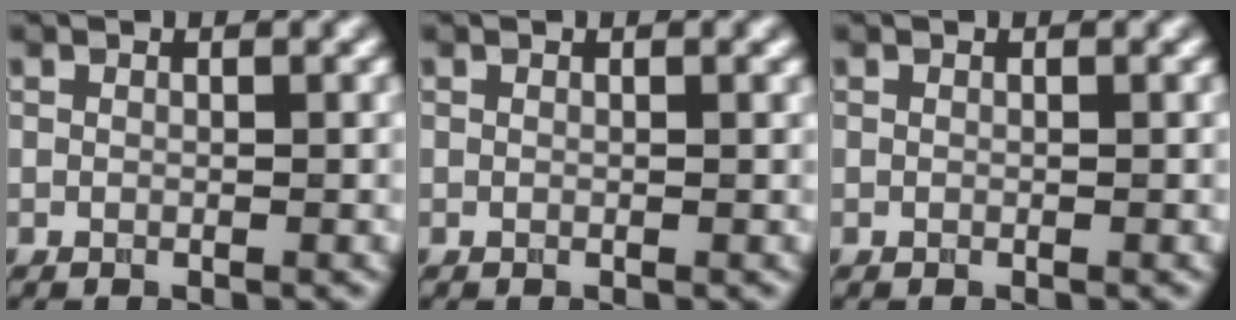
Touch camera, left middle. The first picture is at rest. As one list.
[{"total": 0.0}, {"total": 0.0}]